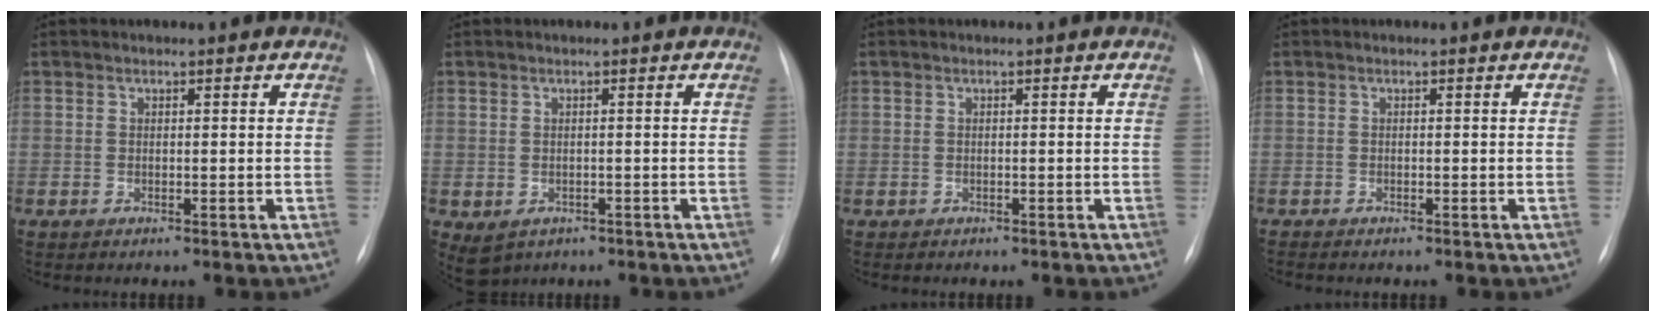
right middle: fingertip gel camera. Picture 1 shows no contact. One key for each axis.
{"total": 3.3, "fx": -1.5, "fy": 2.7, "fz": 1.2, "tx": -0.019, "ty": 0.000, "tz": -0.010}
{"total": 0.6, "fx": -0.3, "fy": 0.5, "fz": -0.1, "tx": -0.006, "ty": 0.005, "tz": -0.006}
{"total": 0.6, "fx": -0.5, "fy": -0.2, "fz": 0.1, "tx": -0.003, "ty": -0.002, "tz": -0.010}